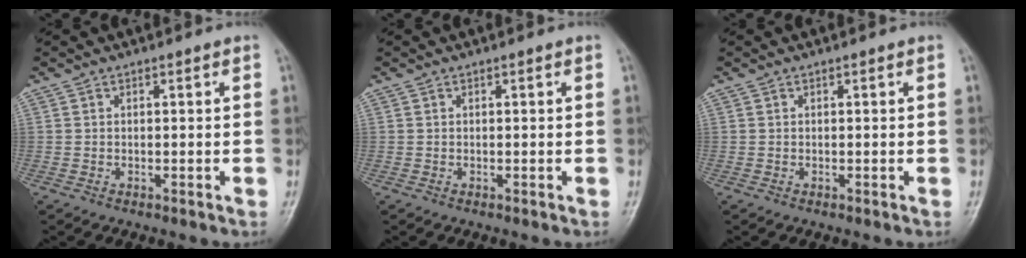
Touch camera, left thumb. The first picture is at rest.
{"total": 0.0}
{"total": 0.0}